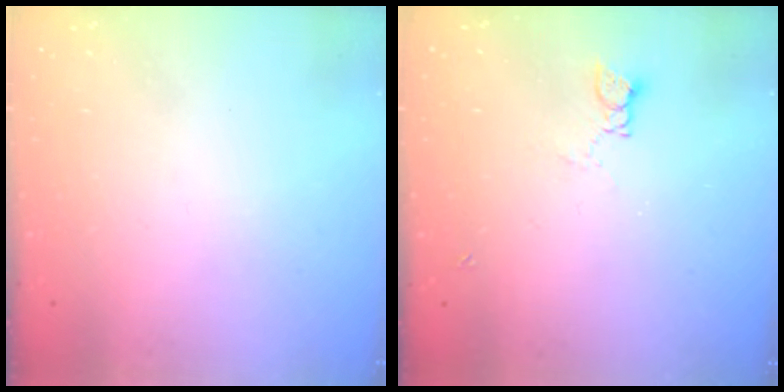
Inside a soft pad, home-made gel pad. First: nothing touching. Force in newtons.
{"total": 2.8, "press": 2.8, "slide": 0.4}